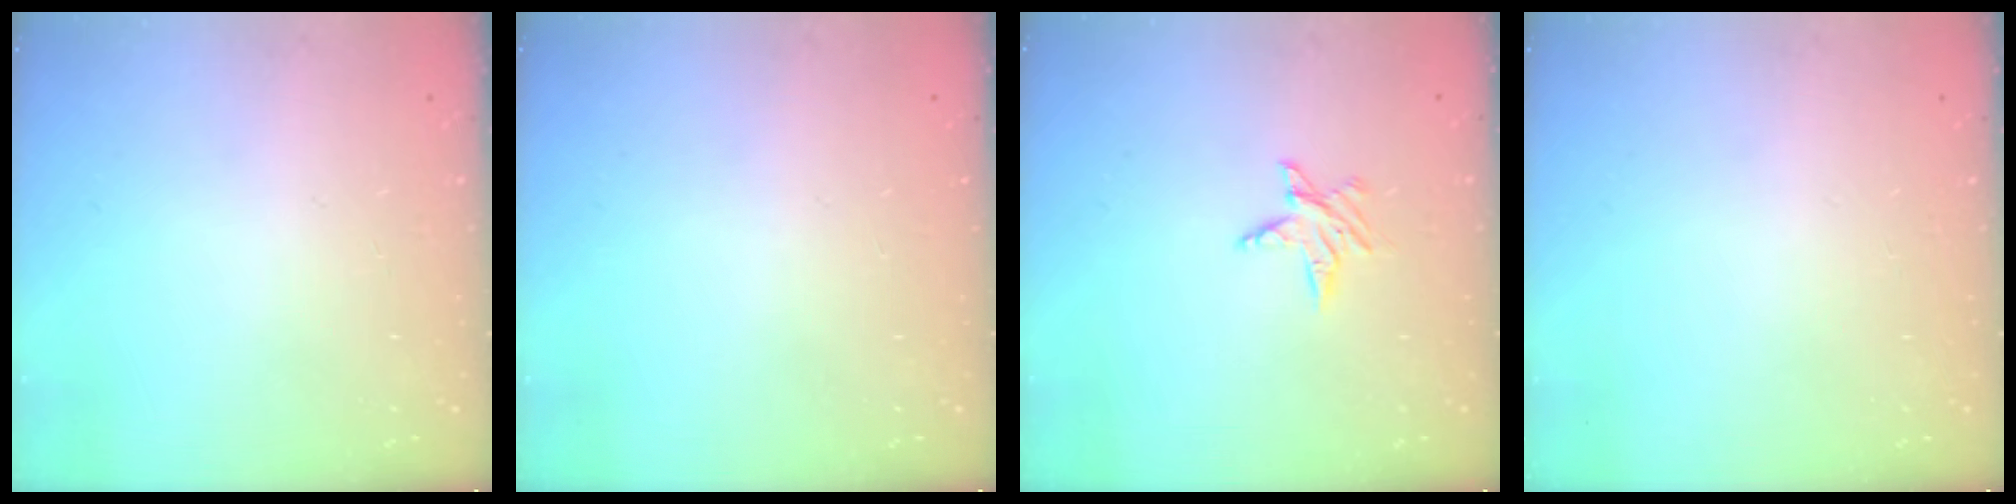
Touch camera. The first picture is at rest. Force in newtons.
{"total": 0.0}
{"total": 5.1, "press": 5.1, "slide": 0.5}
{"total": 0.0}